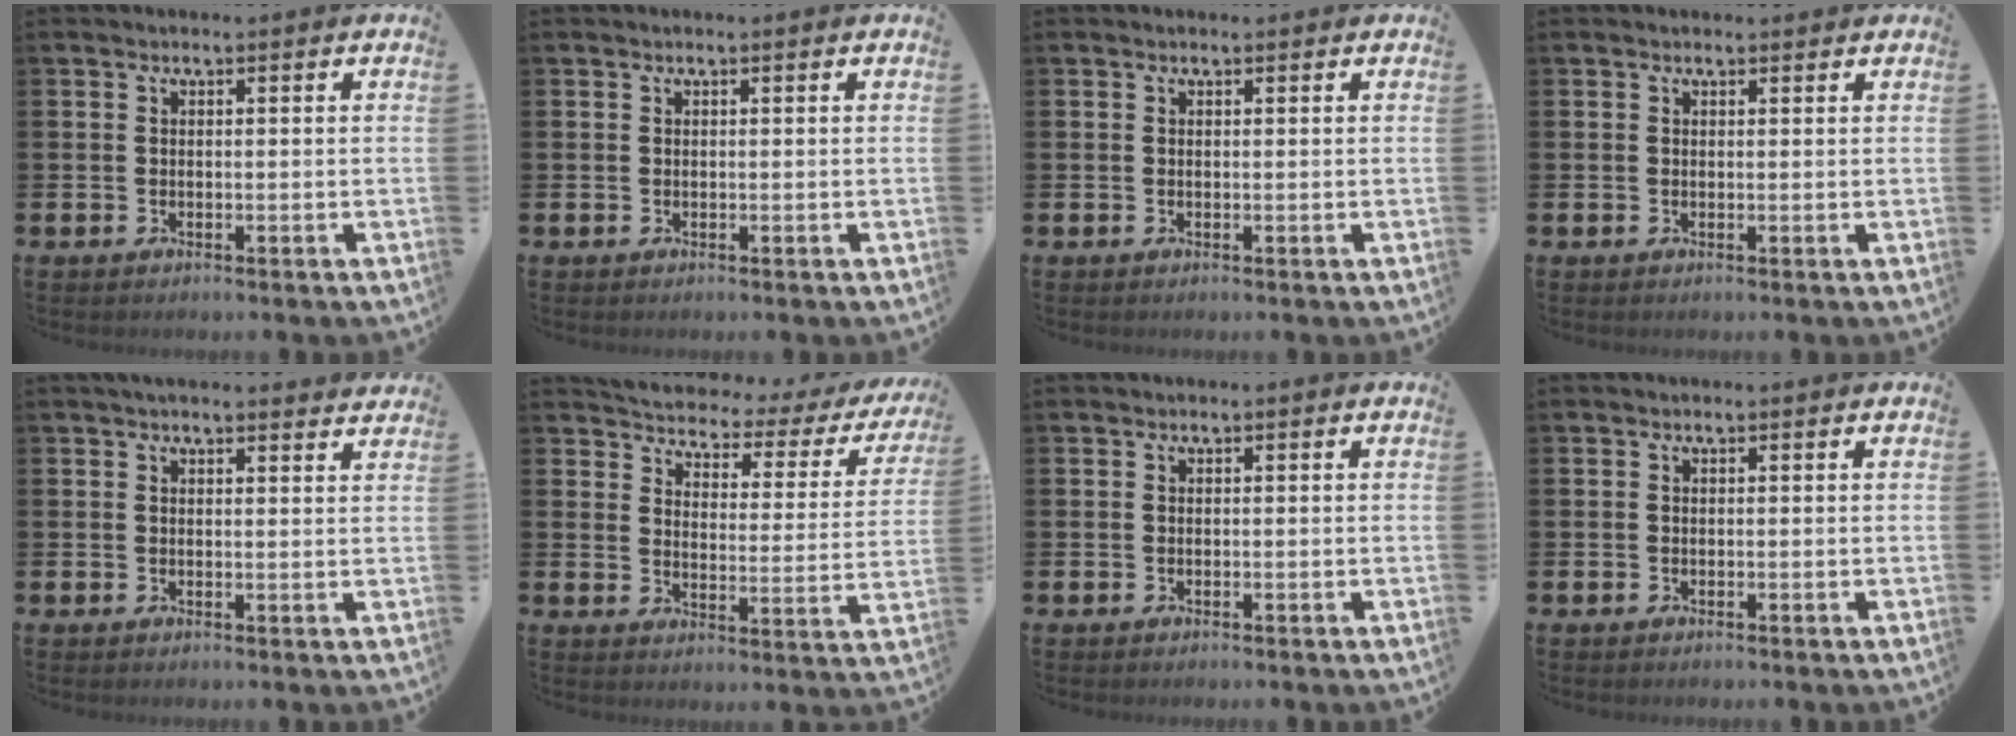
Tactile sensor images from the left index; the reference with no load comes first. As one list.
[{"total": 0.0}, {"total": 0.0}, {"total": 0.6, "force": [0.5, 0.2, 0.1], "torque": [0.011, -0.003, 0.006]}, {"total": 2.6, "force": [2.5, 0.3, 0.6], "torque": [-0.015, -0.007, 0.046]}, {"total": 3.2, "force": [2.9, 1.1, 0.6], "torque": [-0.032, -0.032, 0.040]}, {"total": 0.0}, {"total": 0.0}]